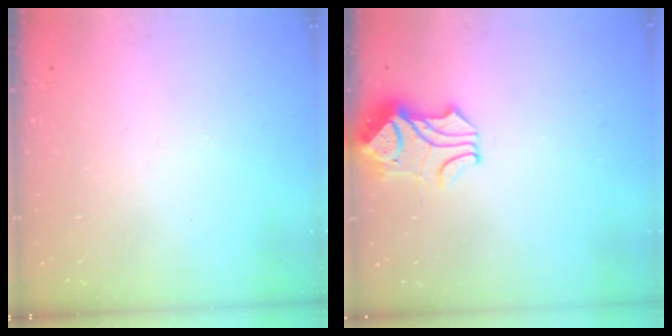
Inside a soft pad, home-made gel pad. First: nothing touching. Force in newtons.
{"total": 2.2, "press": 1.8, "slide": 1.2}